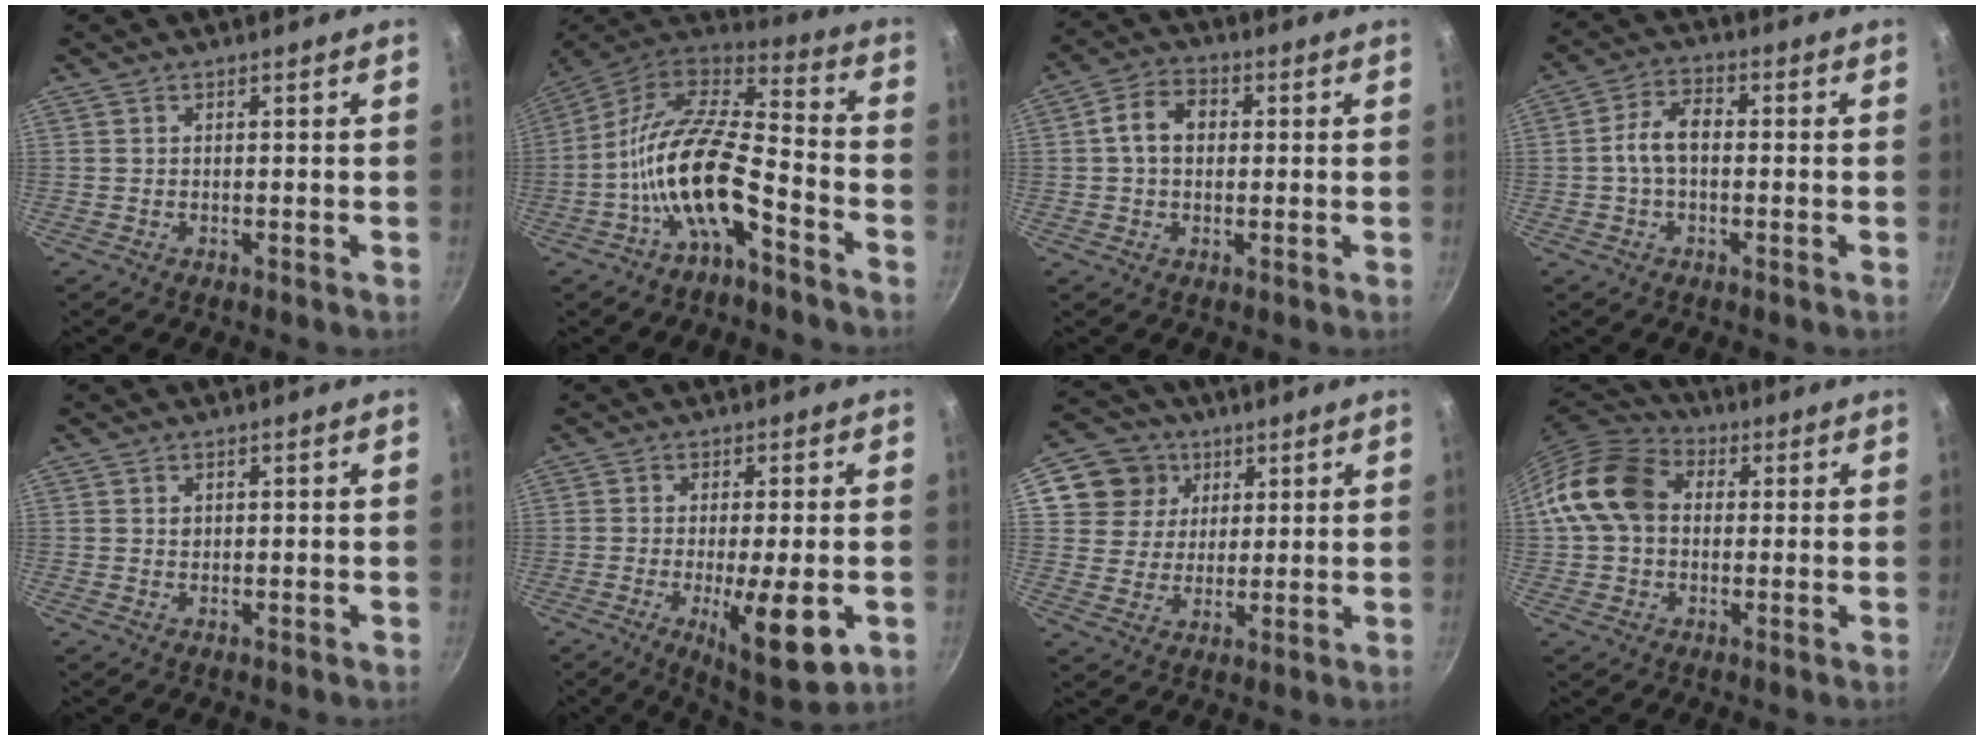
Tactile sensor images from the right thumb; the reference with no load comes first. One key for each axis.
{"total": 17.7, "fx": -7.1, "fy": 7.3, "fz": 14.5, "tx": -0.264, "ty": 0.062, "tz": -0.145}
{"total": 7.1, "fx": 0.7, "fy": 5.3, "fz": 4.8, "tx": -0.067, "ty": 0.017, "tz": 0.002}
{"total": 6.4, "fx": -0.4, "fy": 3.9, "fz": 5.1, "tx": -0.091, "ty": 0.025, "tz": -0.015}
{"total": 0.9, "fx": 0.3, "fy": 0.8, "fz": 0.4, "tx": -0.004, "ty": -0.001, "tz": 0.004}
{"total": 11.9, "fx": -3.3, "fy": 3.1, "fz": 10.9, "tx": -0.160, "ty": -0.004, "tz": -0.043}
{"total": 9.9, "fx": 4.1, "fy": 8.7, "fz": 2.5, "tx": -0.015, "ty": -0.004, "tz": 0.065}
{"total": 13.5, "fx": 1.2, "fy": 10.4, "fz": 8.5, "tx": -0.133, "ty": 0.027, "tz": 0.006}